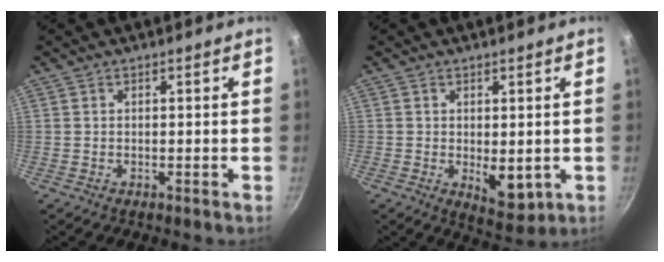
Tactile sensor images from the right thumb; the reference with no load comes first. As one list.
[{"total": 5.8, "force": [-1.0, 3.1, 4.8], "torque": [-0.049, -0.013, -0.002]}]